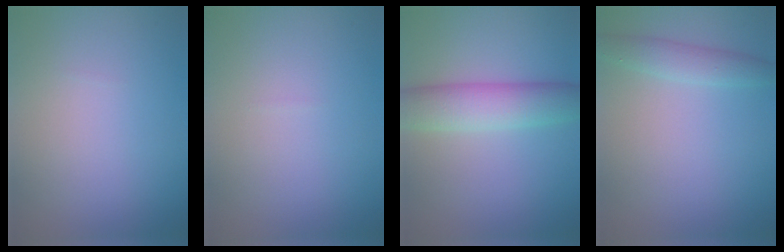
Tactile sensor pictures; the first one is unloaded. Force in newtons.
{"total": 0.0}
{"total": 5.6, "press": 5.6, "slide": 0.1}
{"total": 2.2, "press": 2.2, "slide": 0.0}